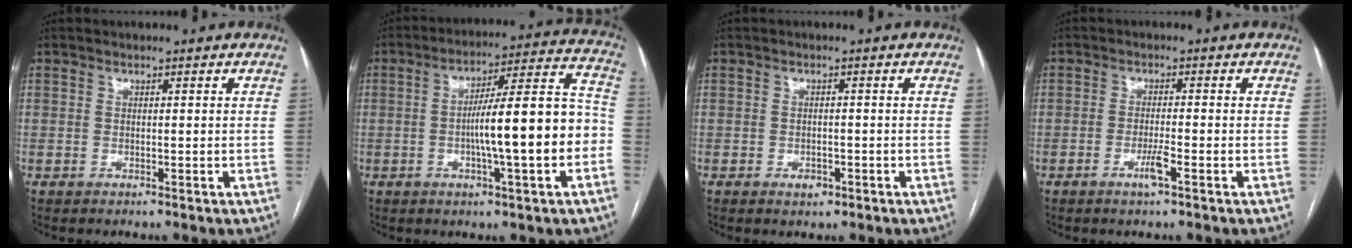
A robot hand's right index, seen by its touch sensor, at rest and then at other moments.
{"total": 15.3, "force": [-3.0, 1.2, 14.9], "torque": [-0.225, 0.027, -0.046]}
{"total": 1.9, "force": [-1.0, 1.2, 1.1], "torque": [-0.014, 0.003, -0.010]}
{"total": 2.9, "force": [-1.4, -0.2, 2.5], "torque": [-0.051, -0.005, -0.029]}